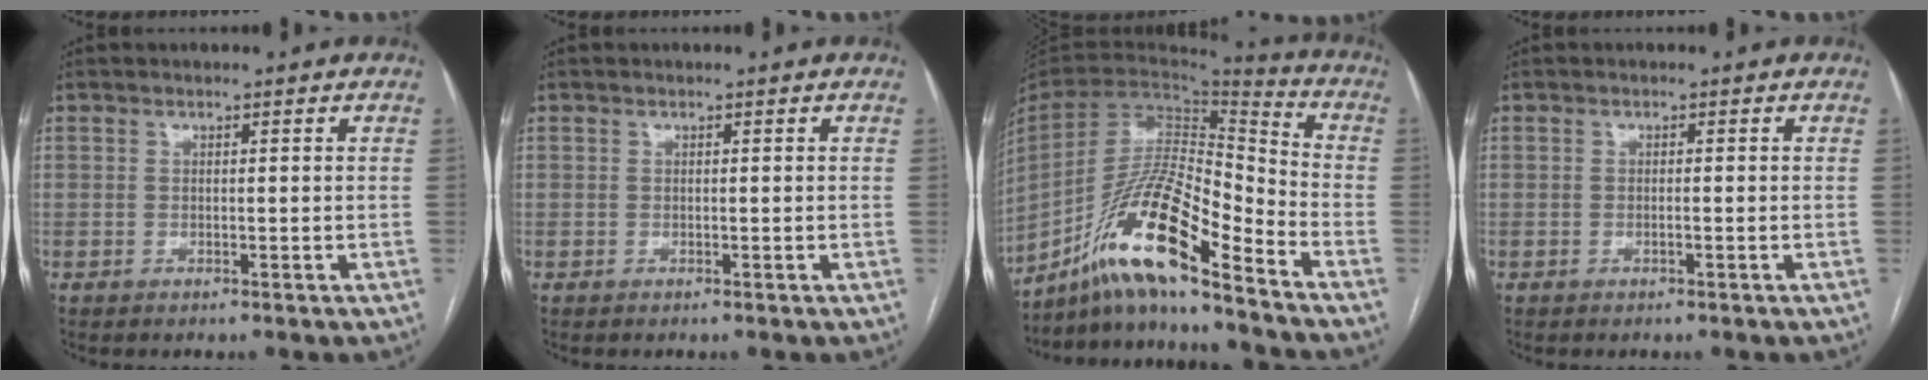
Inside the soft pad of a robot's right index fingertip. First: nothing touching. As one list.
[{"total": 0.0}, {"total": 17.9, "force": [-12.6, 2.0, 12.6], "torque": [-0.257, 0.001, -0.231]}, {"total": 0.0}]